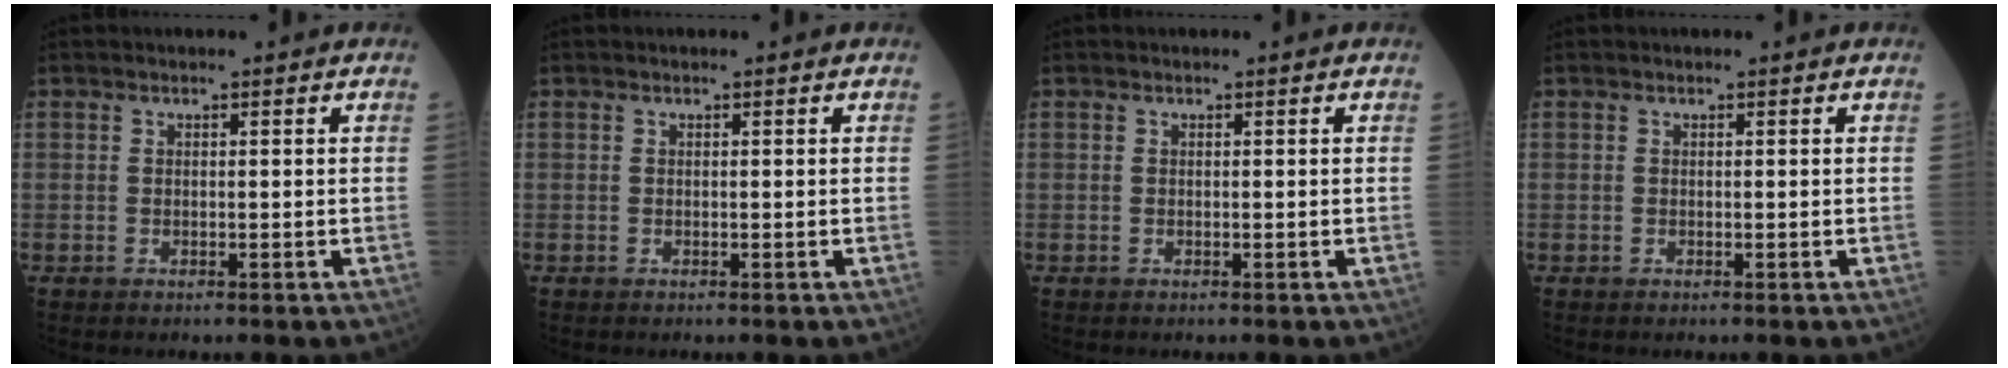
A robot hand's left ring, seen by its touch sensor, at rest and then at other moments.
{"total": 0.0}
{"total": 0.0}
{"total": 0.0}